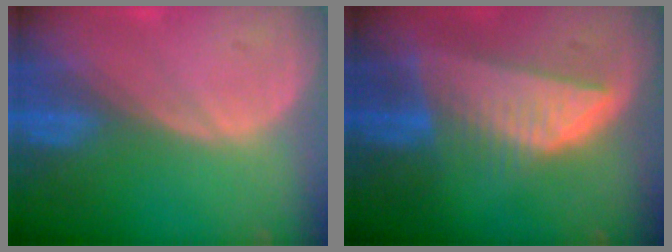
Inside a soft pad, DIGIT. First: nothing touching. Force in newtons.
{"total": 8.3, "press": 7.3, "slide": 4.0}